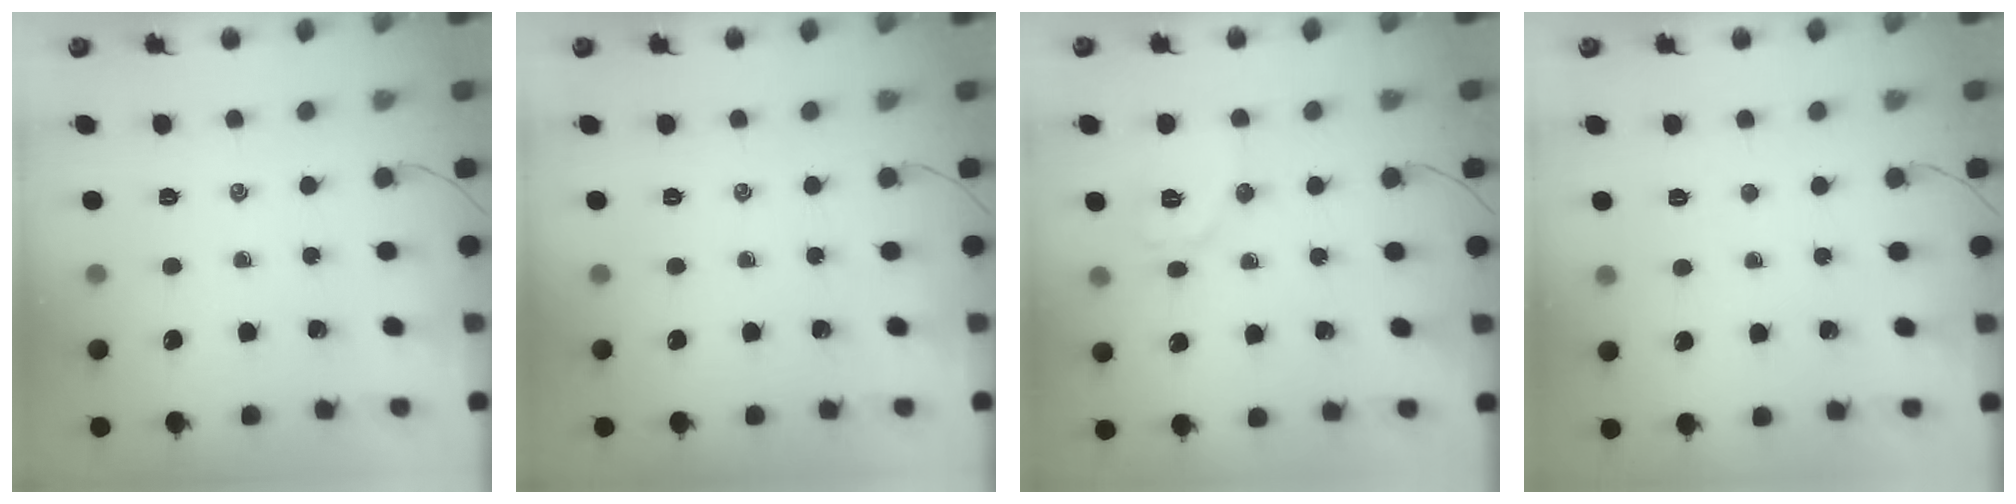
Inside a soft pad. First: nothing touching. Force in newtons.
{"total": 0.0}
{"total": 7.6, "press": 7.6, "slide": 0.4}
{"total": 2.4, "press": 2.3, "slide": 0.5}